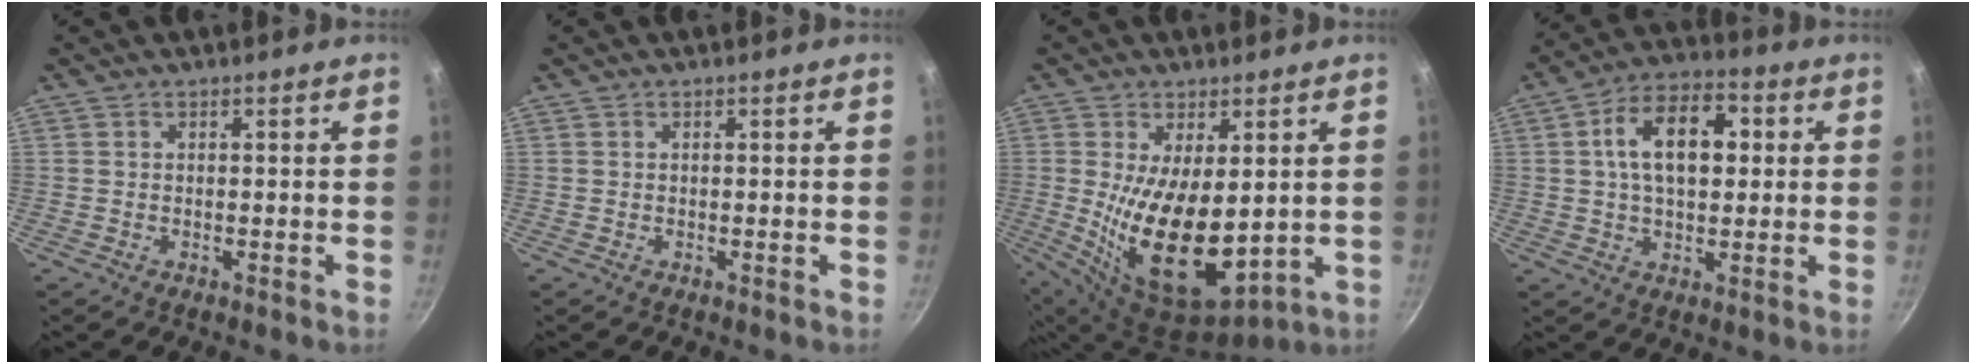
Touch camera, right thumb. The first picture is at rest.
{"total": 0.0}
{"total": 16.2, "force": [0.6, 8.1, 14.1], "torque": [-0.236, -0.038, 0.032]}
{"total": 13.4, "force": [2.3, 8.1, 10.4], "torque": [-0.143, 0.019, 0.027]}